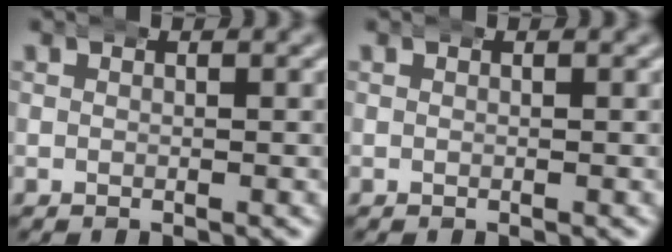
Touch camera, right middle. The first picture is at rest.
{"total": 0.0}